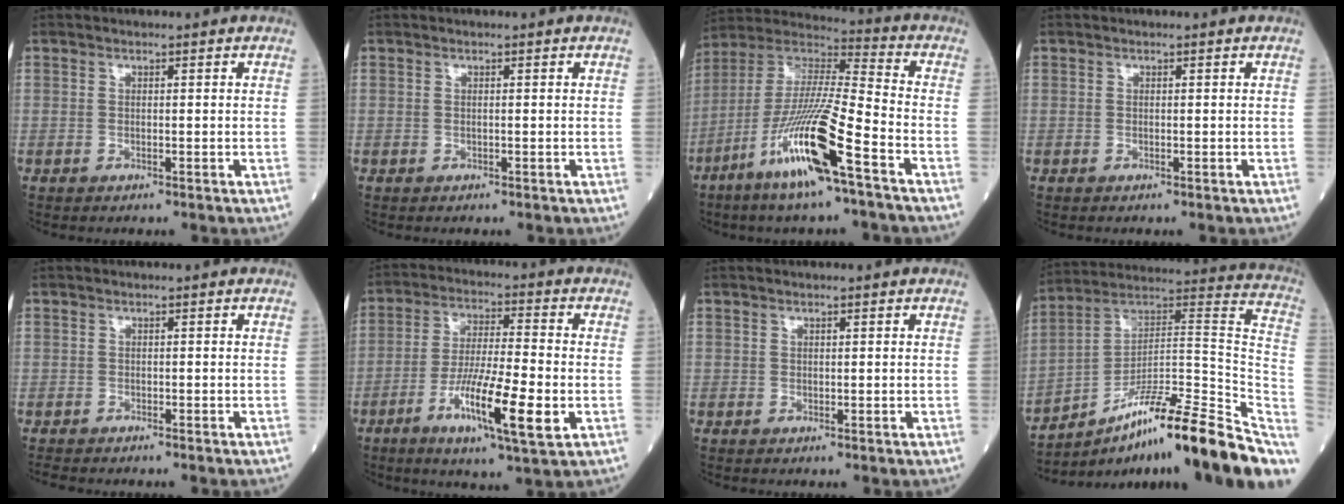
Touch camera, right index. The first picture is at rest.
{"total": 0.0}
{"total": 17.4, "force": [-8.4, 0.6, 15.2], "torque": [-0.320, -0.029, -0.165]}
{"total": 0.0}
{"total": 1.3, "force": [-1.2, 0.4, 0.1], "torque": [0.000, -0.001, -0.021]}
{"total": 12.2, "force": [-4.3, 1.1, 11.4], "torque": [-0.204, -0.013, -0.075]}
{"total": 0.0}
{"total": 26.4, "force": [-16.6, 3.0, 20.3], "torque": [-0.201, 0.035, -0.263]}